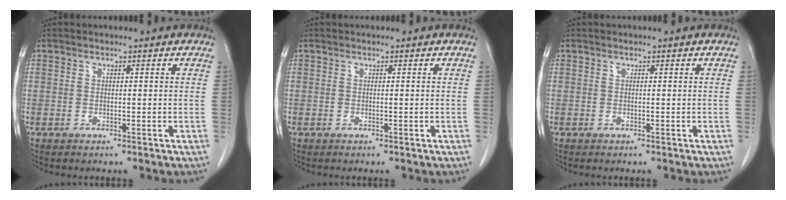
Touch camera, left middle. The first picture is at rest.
{"total": 0.0}
{"total": 0.0}